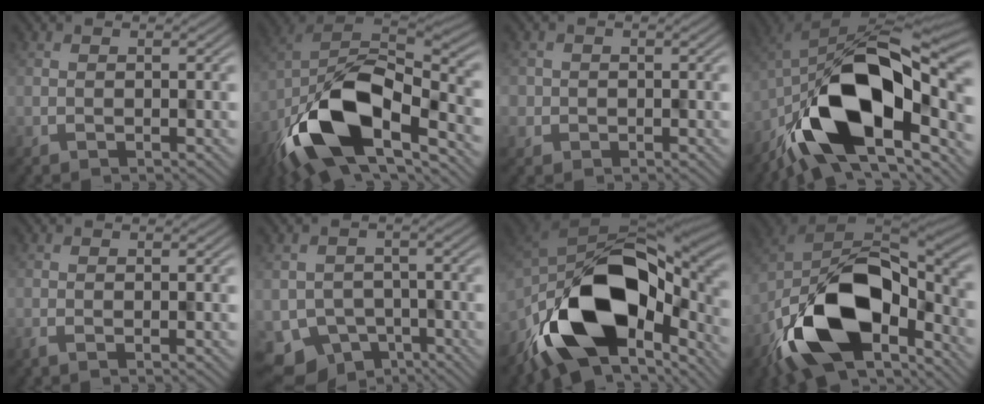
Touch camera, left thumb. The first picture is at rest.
{"total": 16.3, "force": [-7.7, 8.3, 11.7], "torque": [-0.240, -0.037, -0.141]}
{"total": 1.6, "force": [-0.1, 1.5, -0.6], "torque": [0.020, -0.003, -0.003]}
{"total": 17.4, "force": [-6.5, 9.2, 13.3], "torque": [-0.232, -0.018, -0.115]}
{"total": 1.4, "force": [-0.7, 0.2, 1.2], "torque": [-0.021, 0.002, -0.018]}
{"total": 8.3, "force": [-5.4, 5.9, 2.1], "torque": [-0.046, -0.030, -0.072]}
{"total": 18.6, "force": [-6.9, 11.0, 13.2], "torque": [-0.255, -0.028, -0.108]}
{"total": 17.9, "force": [-8.2, 9.9, 12.4], "torque": [-0.241, -0.032, -0.141]}